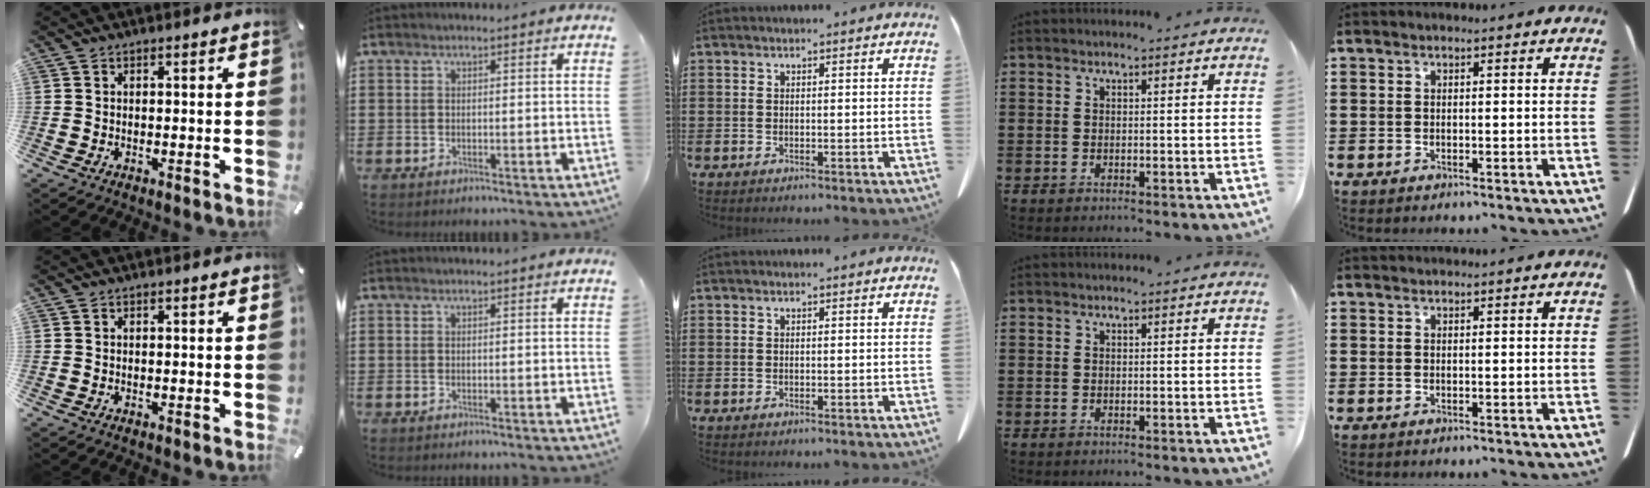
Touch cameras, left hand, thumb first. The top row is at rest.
{"little": {"total": 0.6, "force": [0.6, 0.0, 0.1], "torque": [-0.002, 0.000, 0.011]}}